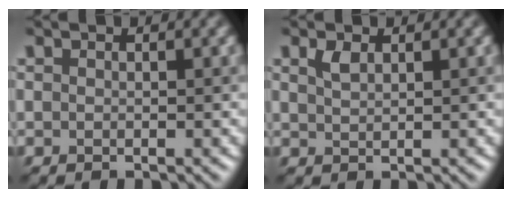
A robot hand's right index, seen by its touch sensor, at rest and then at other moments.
{"total": 1.3, "force": [0.9, 0.5, 0.9], "torque": [-0.022, 0.003, 0.019]}